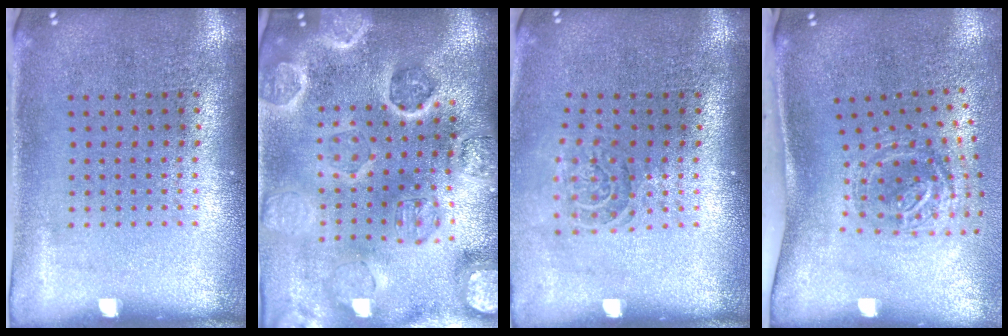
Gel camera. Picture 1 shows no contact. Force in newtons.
{"total": 3.9, "press": 3.7, "slide": 1.2}
{"total": 1.5, "press": 1.2, "slide": 1.0}
{"total": 1.8, "press": 1.2, "slide": 1.4}